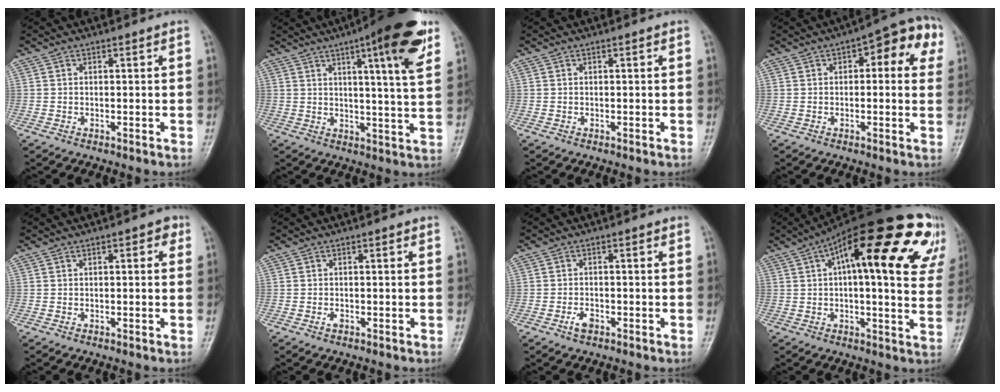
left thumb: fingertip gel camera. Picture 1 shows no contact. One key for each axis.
{"total": 14.2, "fx": 7.3, "fy": 2.1, "fz": 12.0, "tx": -0.153, "ty": -0.029, "tz": 0.096}
{"total": 0.0}
{"total": 10.3, "fx": 3.3, "fy": 4.6, "fz": 8.7, "tx": -0.069, "ty": 0.023, "tz": 0.029}
{"total": 2.0, "fx": 0.7, "fy": 1.0, "fz": 1.6, "tx": -0.011, "ty": 0.003, "tz": 0.001}
{"total": 0.8, "fx": -0.5, "fy": 0.4, "fz": 0.4, "tx": -0.006, "ty": 0.002, "tz": -0.011}
{"total": 2.1, "fx": -1.4, "fy": 1.1, "fz": 1.1, "tx": -0.024, "ty": 0.009, "tz": -0.027}
{"total": 27.9, "fx": 12.0, "fy": 9.1, "fz": 23.4, "tx": -0.285, "ty": 0.028, "tz": 0.158}